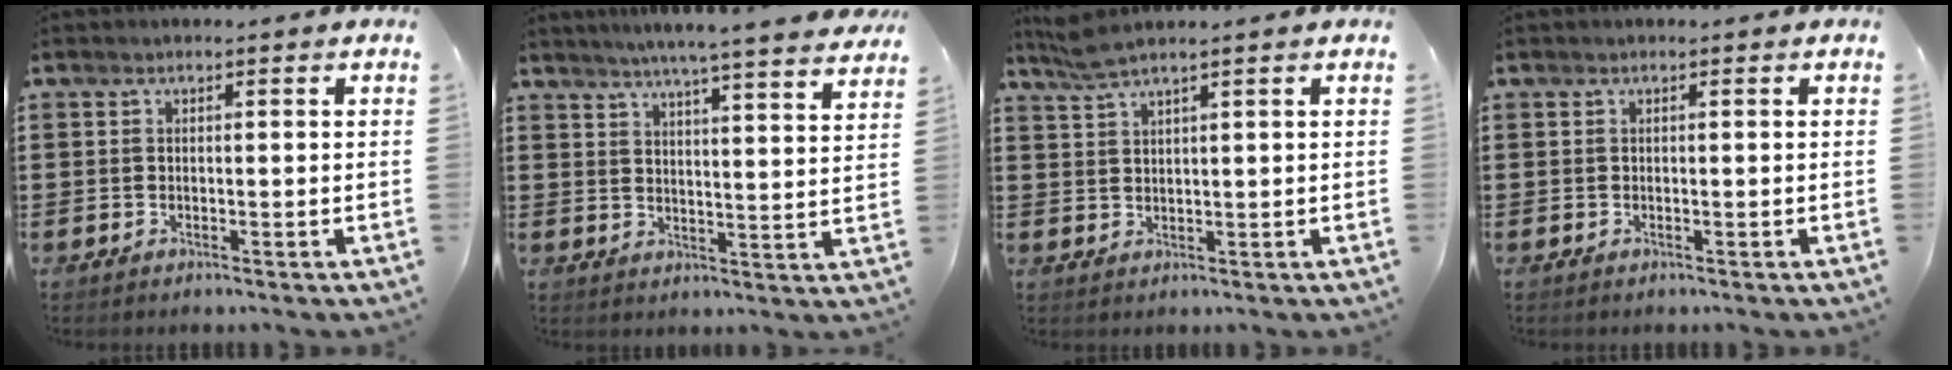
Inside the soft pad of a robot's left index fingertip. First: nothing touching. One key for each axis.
{"total": 4.7, "fx": 4.4, "fy": -0.8, "fz": 1.3, "tx": -0.044, "ty": -0.029, "tz": 0.073}
{"total": 3.1, "fx": 2.4, "fy": 0.1, "fz": 1.9, "tx": -0.044, "ty": 0.002, "tz": 0.044}
{"total": 0.0}